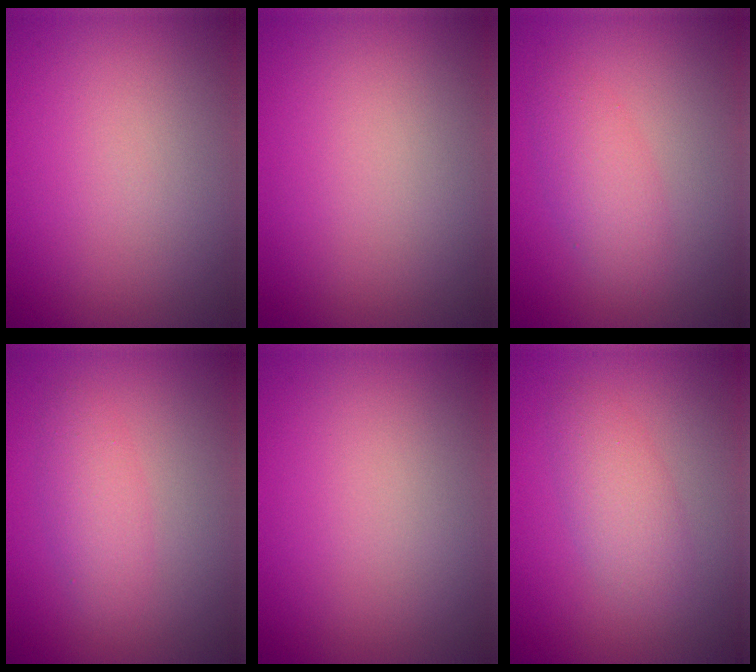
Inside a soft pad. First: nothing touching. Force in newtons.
{"total": 0.0}
{"total": 2.5, "press": 2.5, "slide": 0.1}
{"total": 2.2, "press": 2.2, "slide": 0.1}
{"total": 0.0}
{"total": 2.8, "press": 2.8, "slide": 0.1}